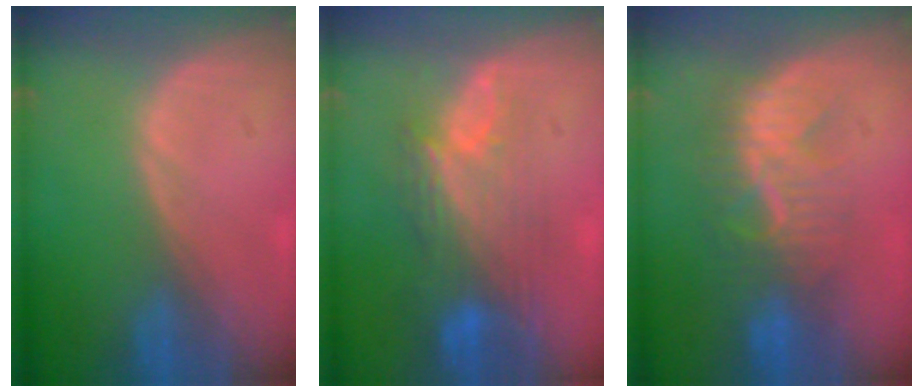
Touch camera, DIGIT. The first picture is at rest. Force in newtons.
{"total": 9.6, "press": 8.1, "slide": 5.1}
{"total": 8.3, "press": 7.9, "slide": 2.5}